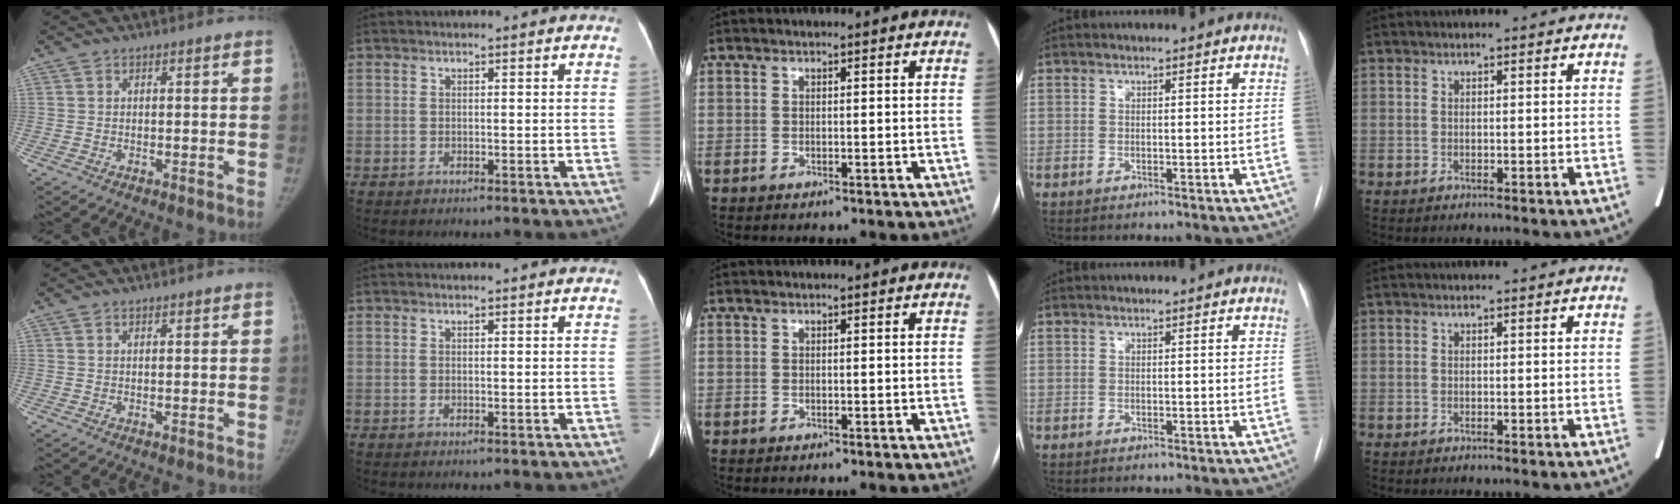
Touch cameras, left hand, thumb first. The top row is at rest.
{"thumb": {"total": 0.5, "force": [0.4, 0.2, 0.2], "torque": [-0.007, -0.003, 0.007]}, "index": {"total": 1.3, "force": [1.2, 0.0, 0.3], "torque": [-0.012, 0.006, 0.012]}}